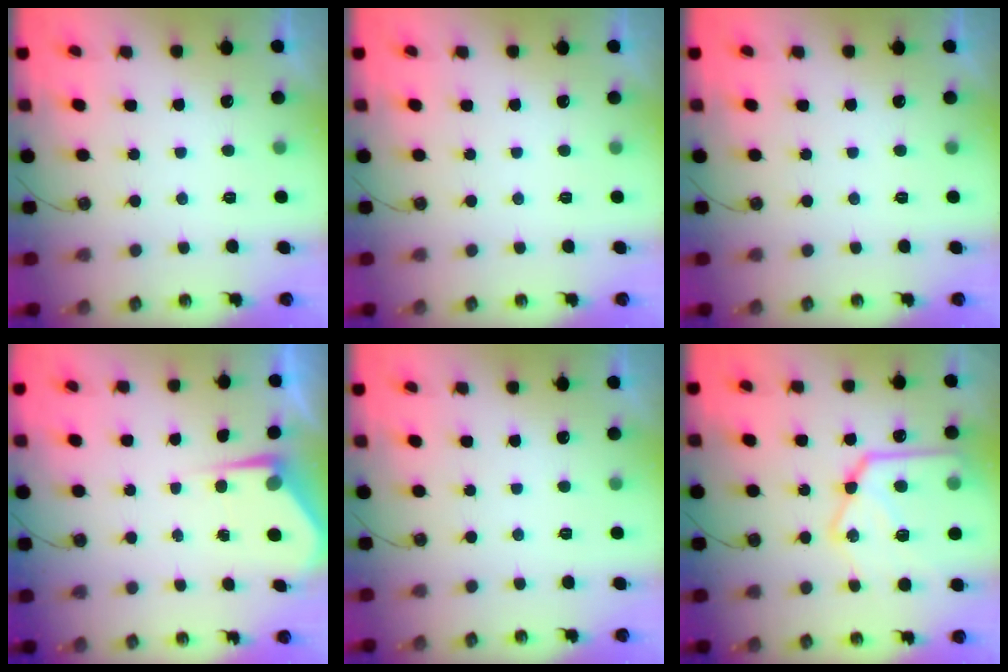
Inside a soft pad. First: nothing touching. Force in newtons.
{"total": 0.0}
{"total": 0.0}
{"total": 4.9, "press": 4.9, "slide": 0.2}
{"total": 0.0}
{"total": 21.7, "press": 21.6, "slide": 2.4}